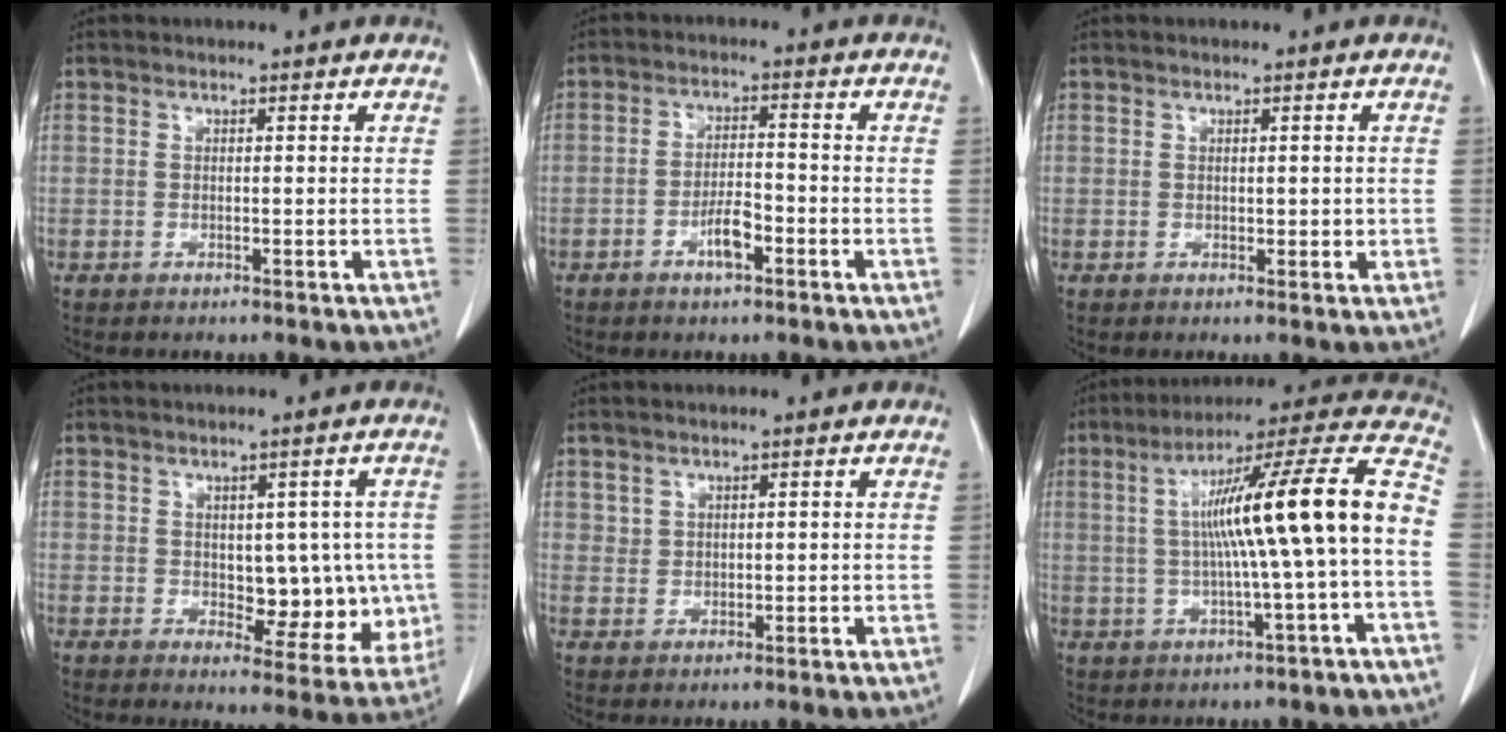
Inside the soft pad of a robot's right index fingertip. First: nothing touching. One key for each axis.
{"total": 4.4, "fx": -2.2, "fy": 1.2, "fz": 3.7, "tx": -0.069, "ty": 0.003, "tz": -0.041}
{"total": 1.6, "fx": 0.1, "fy": 1.0, "fz": 1.2, "tx": -0.014, "ty": 0.002, "tz": 0.005}
{"total": 9.1, "fx": 0.0, "fy": 5.1, "fz": 7.6, "tx": -0.069, "ty": 0.008, "tz": 0.015}
{"total": 1.5, "fx": 1.1, "fy": 1.1, "fz": 0.1, "tx": 0.007, "ty": 0.002, "tz": 0.020}
{"total": 17.3, "fx": -0.3, "fy": 0.0, "fz": 17.3, "tx": -0.258, "ty": 0.037, "tz": -0.007}